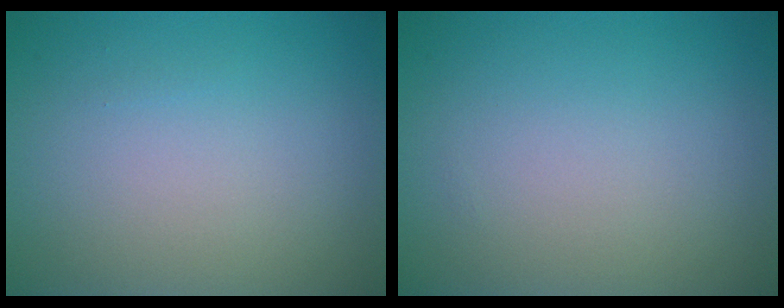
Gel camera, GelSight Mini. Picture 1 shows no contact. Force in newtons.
{"total": 0.0}